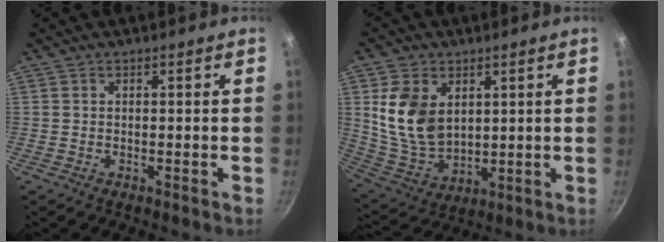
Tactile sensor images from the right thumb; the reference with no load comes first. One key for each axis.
{"total": 13.3, "fx": 3.4, "fy": 9.2, "fz": 9.0, "tx": -0.151, "ty": -0.027, "tz": 0.082}